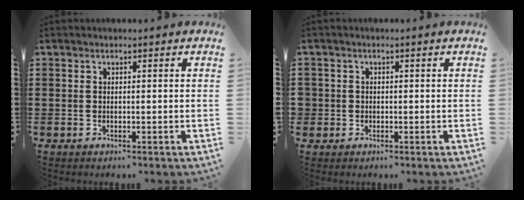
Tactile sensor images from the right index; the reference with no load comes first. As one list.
[{"total": 1.2, "force": [-0.3, 1.2, 0.1], "torque": [-0.008, 0.003, -0.008]}]